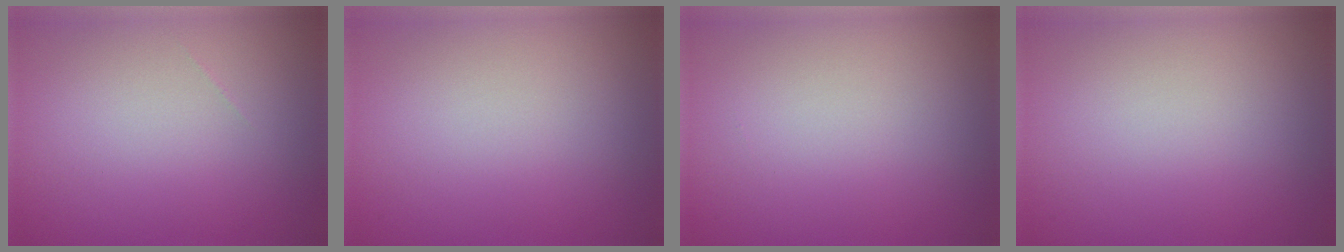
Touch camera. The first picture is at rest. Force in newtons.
{"total": 0.0}
{"total": 0.0}
{"total": 0.0}